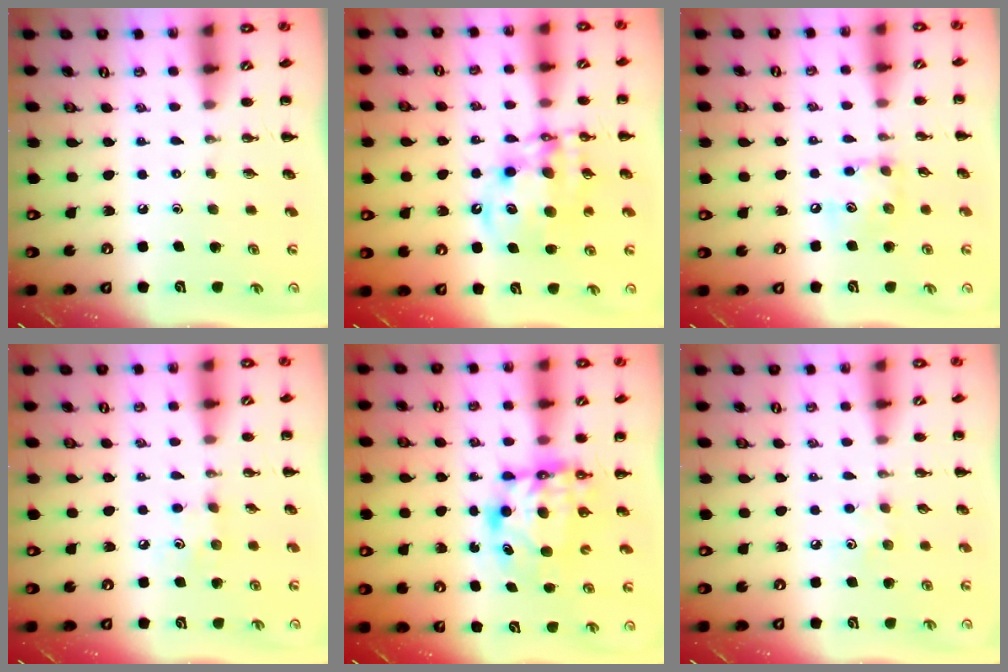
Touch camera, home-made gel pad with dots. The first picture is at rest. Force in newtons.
{"total": 12.6, "press": 12.1, "slide": 3.6}
{"total": 8.4, "press": 8.4, "slide": 0.5}
{"total": 5.4, "press": 5.1, "slide": 1.6}
{"total": 6.8, "press": 6.7, "slide": 1.3}
{"total": 4.7, "press": 4.5, "slide": 1.2}